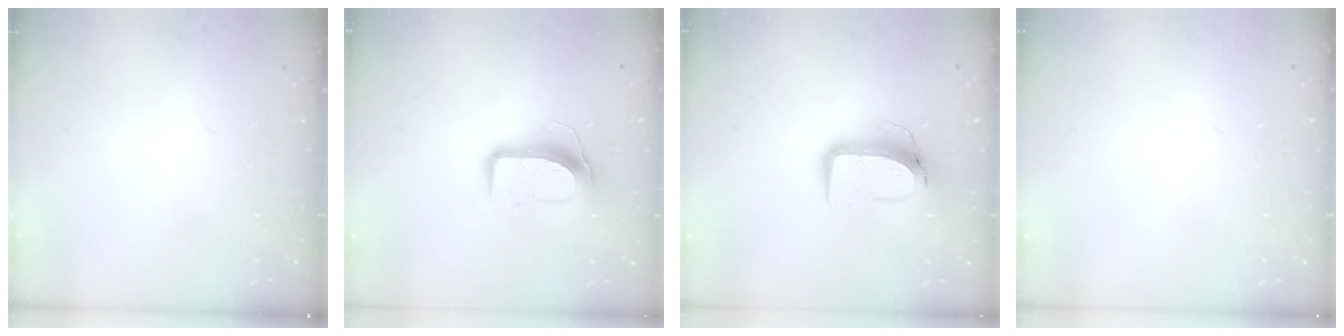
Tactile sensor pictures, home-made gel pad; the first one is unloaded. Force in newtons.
{"total": 9.0, "press": 9.0, "slide": 0.6}
{"total": 10.4, "press": 10.4, "slide": 1.1}
{"total": 0.0}